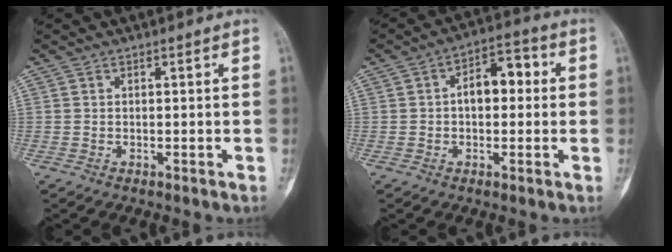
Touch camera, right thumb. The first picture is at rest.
{"total": 7.9, "force": [0.7, 4.7, 6.3], "torque": [-0.071, 0.028, 0.001]}